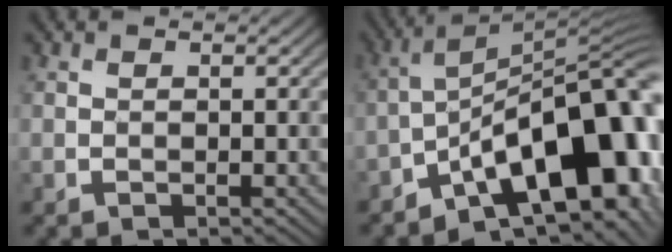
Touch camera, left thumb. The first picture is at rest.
{"total": 16.5, "force": [-7.4, 6.7, 13.2], "torque": [-0.179, 0.002, -0.134]}